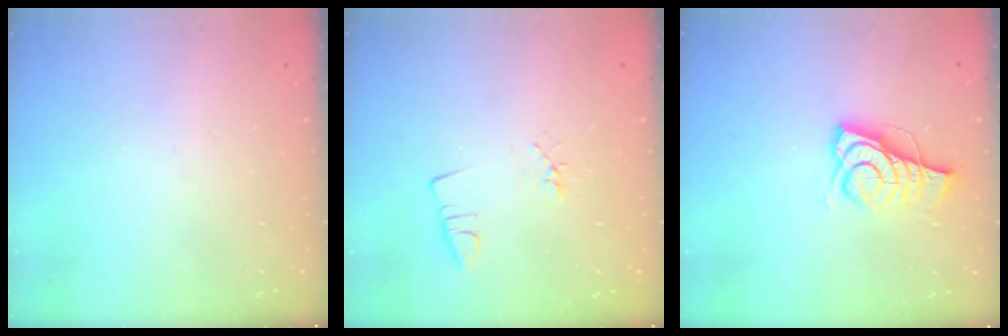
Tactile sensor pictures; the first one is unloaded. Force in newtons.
{"total": 1.9, "press": 1.3, "slide": 1.3}
{"total": 9.7, "press": 9.5, "slide": 1.8}